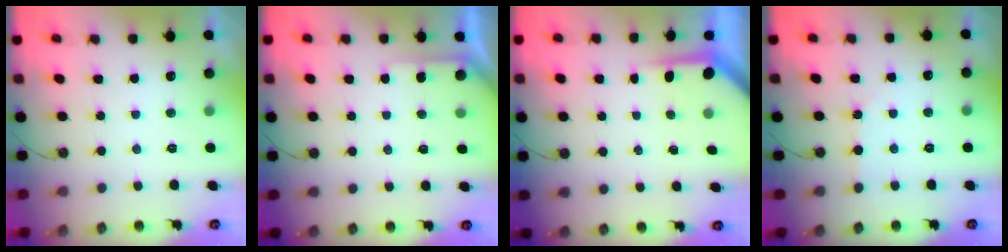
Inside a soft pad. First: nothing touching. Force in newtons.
{"total": 3.1, "press": 3.1, "slide": 0.3}
{"total": 3.8, "press": 3.8, "slide": 0.4}
{"total": 1.9, "press": 1.8, "slide": 0.4}